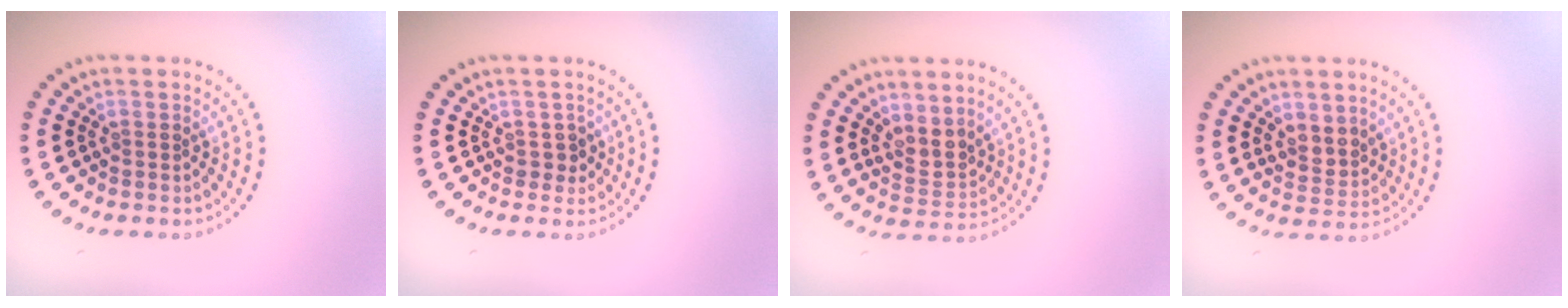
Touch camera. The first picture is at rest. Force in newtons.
{"total": 1.2, "press": 1.1, "slide": 0.6}
{"total": 2.5, "press": 2.0, "slide": 1.6}
{"total": 2.3, "press": 1.9, "slide": 1.2}